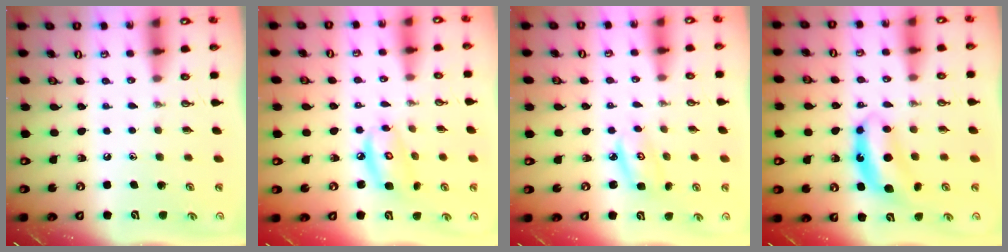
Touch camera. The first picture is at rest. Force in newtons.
{"total": 7.9, "press": 7.9, "slide": 0.6}
{"total": 3.8, "press": 3.8, "slide": 0.2}
{"total": 7.7, "press": 7.7, "slide": 0.3}